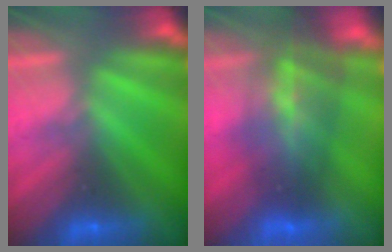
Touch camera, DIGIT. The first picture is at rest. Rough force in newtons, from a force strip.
{"total": 7.8}